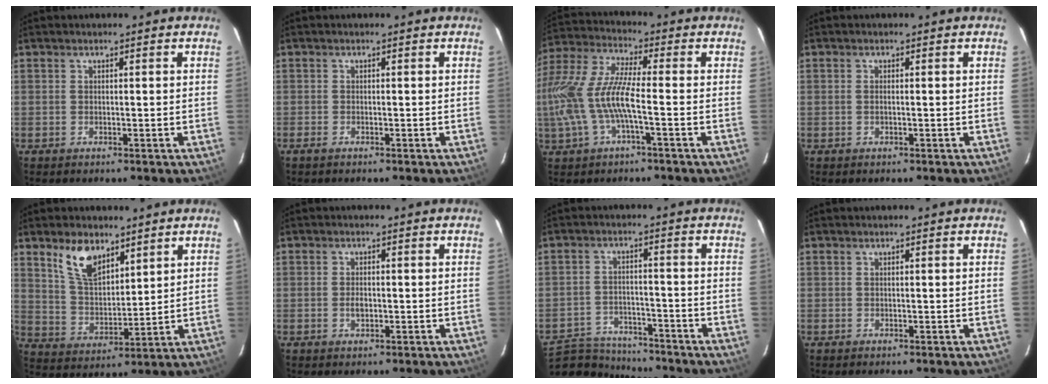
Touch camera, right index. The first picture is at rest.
{"total": 1.0, "force": [-0.8, 0.5, 0.3], "torque": [-0.006, -0.005, -0.017]}
{"total": 15.4, "force": [-3.3, 3.9, 14.5], "torque": [-0.302, -0.005, -0.062]}
{"total": 0.7, "force": [0.0, 0.0, 0.7], "torque": [-0.016, 0.002, -0.003]}
{"total": 9.8, "force": [6.3, 4.9, 5.7], "torque": [-0.105, 0.008, 0.128]}
{"total": 2.0, "force": [-0.4, 1.2, 1.5], "torque": [-0.029, 0.002, -0.007]}
{"total": 12.7, "force": [-11.5, 4.5, 3.1], "torque": [-0.090, 0.012, -0.176]}
{"total": 0.0}